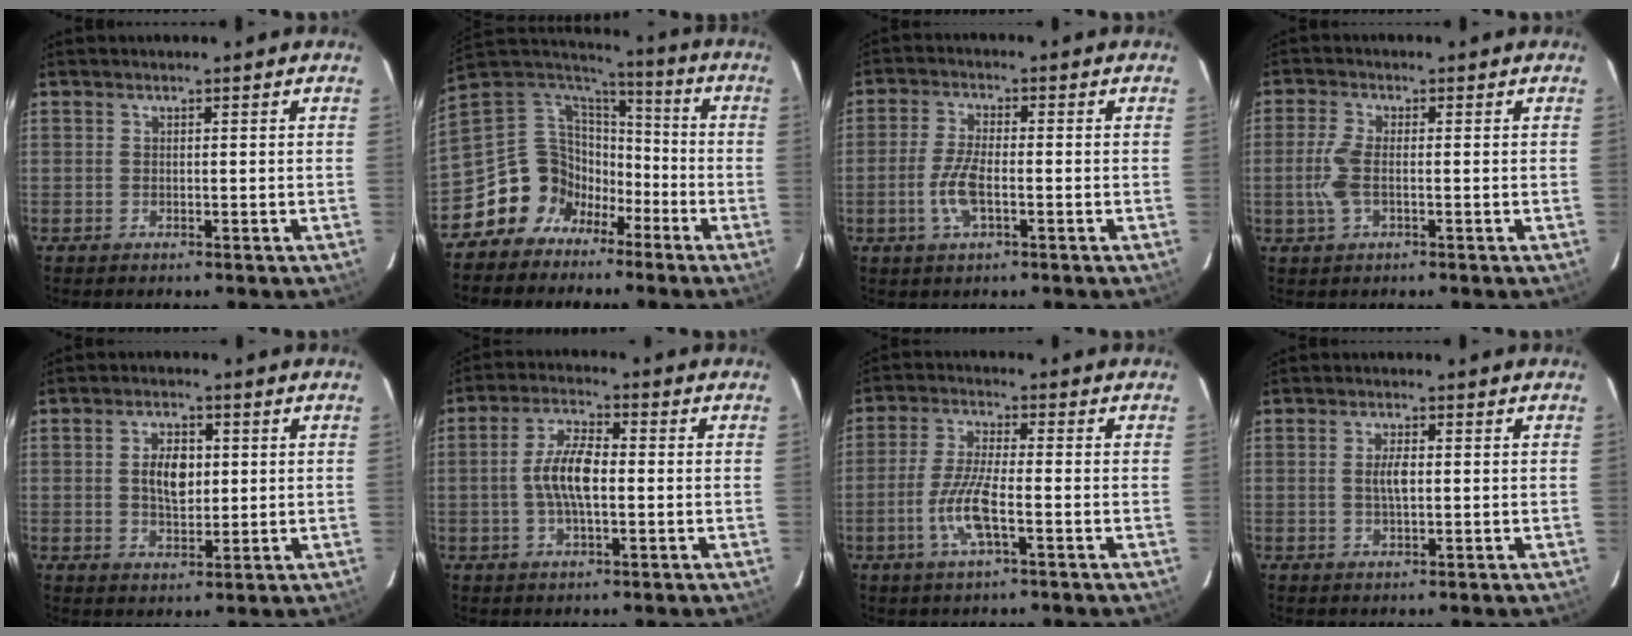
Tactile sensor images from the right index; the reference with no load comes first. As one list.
[{"total": 14.4, "force": [-7.7, 11.5, 4.1], "torque": [-0.105, 0.036, -0.140]}, {"total": 6.3, "force": [-2.0, 2.2, 5.6], "torque": [-0.123, 0.000, -0.039]}, {"total": 5.2, "force": [-0.8, 2.0, 4.7], "torque": [-0.107, 0.001, -0.018]}, {"total": 6.2, "force": [0.8, 3.5, 5.0], "torque": [-0.091, 0.007, 0.016]}, {"total": 7.6, "force": [-0.5, 2.3, 7.2], "torque": [-0.144, 0.008, -0.011]}, {"total": 8.1, "force": [-2.9, 1.3, 7.5], "torque": [-0.156, -0.004, -0.058]}, {"total": 3.0, "force": [0.1, 1.1, 2.8], "torque": [-0.052, 0.001, 0.002]}]